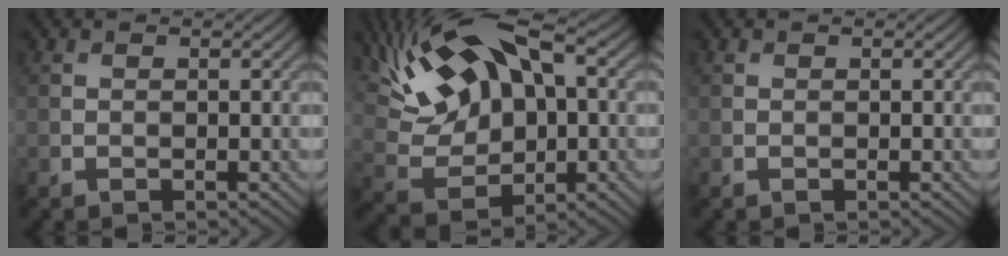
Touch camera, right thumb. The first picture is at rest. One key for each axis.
{"total": 15.0, "fx": 4.9, "fy": 7.9, "fz": 11.8, "tx": -0.255, "ty": 0.026, "tz": 0.082}
{"total": 0.0}